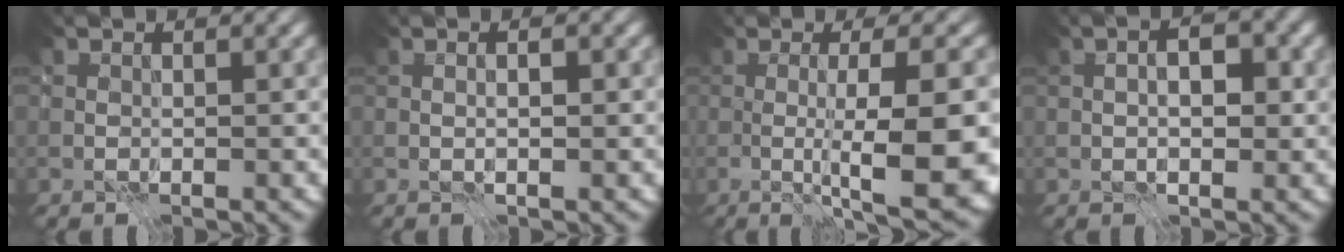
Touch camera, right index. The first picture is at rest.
{"total": 1.3, "force": [0.0, 0.3, 1.2], "torque": [-0.012, -0.007, 0.001]}
{"total": 11.9, "force": [-2.2, 2.6, 11.4], "torque": [-0.147, -0.010, -0.024]}
{"total": 4.1, "force": [0.5, 2.2, 3.4], "torque": [-0.038, 0.000, 0.000]}